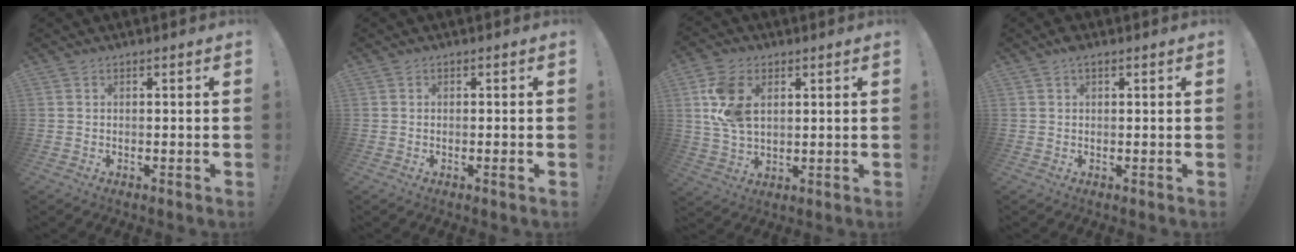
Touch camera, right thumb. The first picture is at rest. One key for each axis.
{"total": 1.2, "fx": -0.4, "fy": -0.1, "fz": 1.1, "tx": -0.019, "ty": 0.000, "tz": -0.008}
{"total": 12.6, "fx": 3.7, "fy": 8.2, "fz": 8.7, "tx": -0.161, "ty": -0.002, "tz": 0.074}
{"total": 1.6, "fx": 0.9, "fy": 0.8, "fz": 1.1, "tx": -0.023, "ty": 0.001, "tz": 0.017}